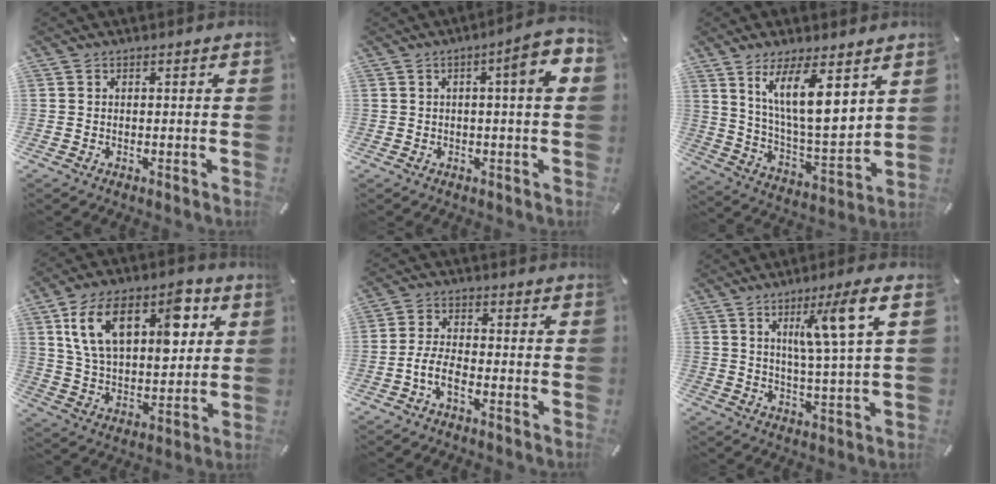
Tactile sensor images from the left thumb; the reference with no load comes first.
{"total": 8.2, "force": [2.0, 1.2, 7.9], "torque": [-0.107, -0.015, 0.024]}
{"total": 14.9, "force": [8.6, 4.5, 11.3], "torque": [-0.211, -0.040, 0.146]}
{"total": 17.7, "force": [7.8, 10.5, 11.9], "torque": [-0.204, -0.011, 0.137]}
{"total": 5.3, "force": [-2.6, 2.3, 4.0], "torque": [-0.088, 0.006, -0.051]}
{"total": 10.8, "force": [4.9, 0.5, 9.6], "torque": [-0.155, -0.016, 0.070]}